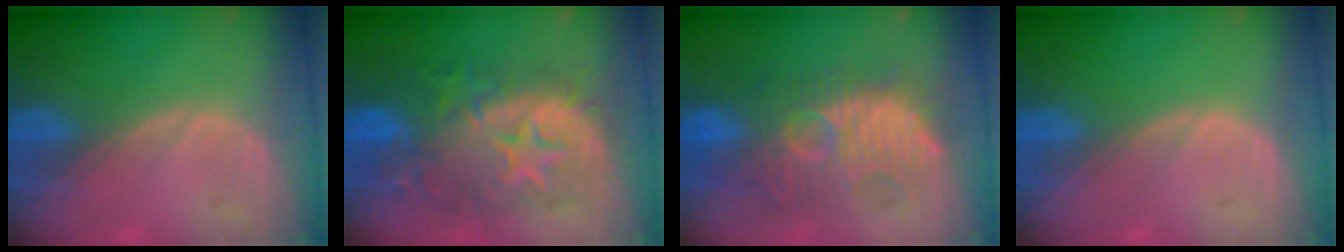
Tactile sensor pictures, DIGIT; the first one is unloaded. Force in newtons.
{"total": 12.3, "press": 12.2, "slide": 1.1}
{"total": 10.6, "press": 10.5, "slide": 1.1}
{"total": 0.0}